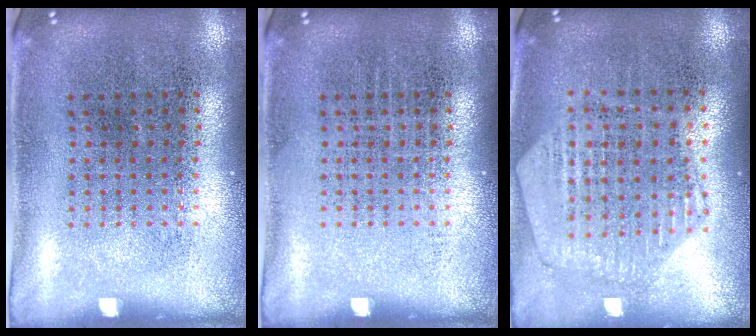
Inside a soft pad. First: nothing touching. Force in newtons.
{"total": 0.0}
{"total": 1.2, "press": 1.2, "slide": 0.2}